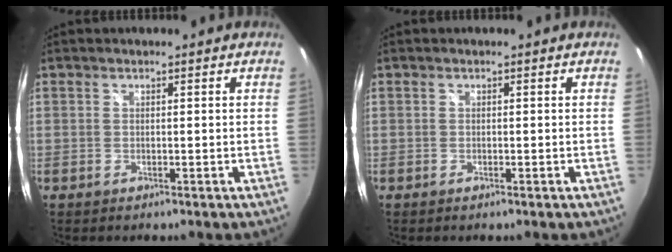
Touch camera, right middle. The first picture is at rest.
{"total": 0.0}